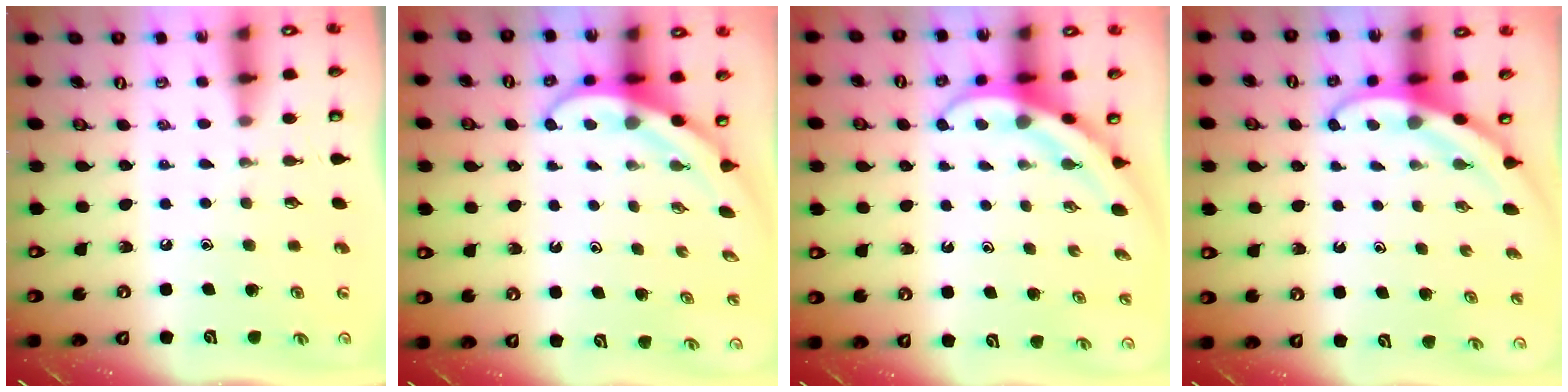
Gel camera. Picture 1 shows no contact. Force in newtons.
{"total": 4.0, "press": 4.0, "slide": 0.3}
{"total": 4.0, "press": 4.0, "slide": 0.4}
{"total": 3.8, "press": 3.8, "slide": 0.3}